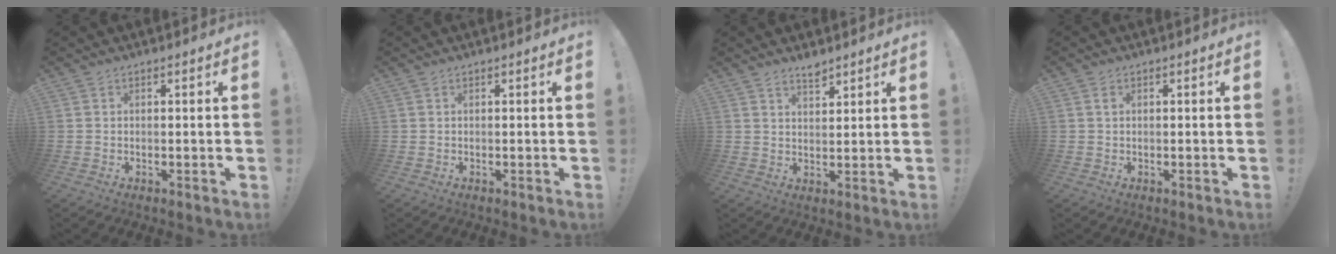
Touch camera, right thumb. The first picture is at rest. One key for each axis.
{"total": 0.0}
{"total": 3.8, "fx": 3.4, "fy": 1.3, "fz": 1.1, "tx": -0.006, "ty": -0.026, "tz": 0.058}
{"total": 1.0, "fx": 0.0, "fy": 1.0, "fz": 0.2, "tx": 0.001, "ty": 0.001, "tz": -0.001}